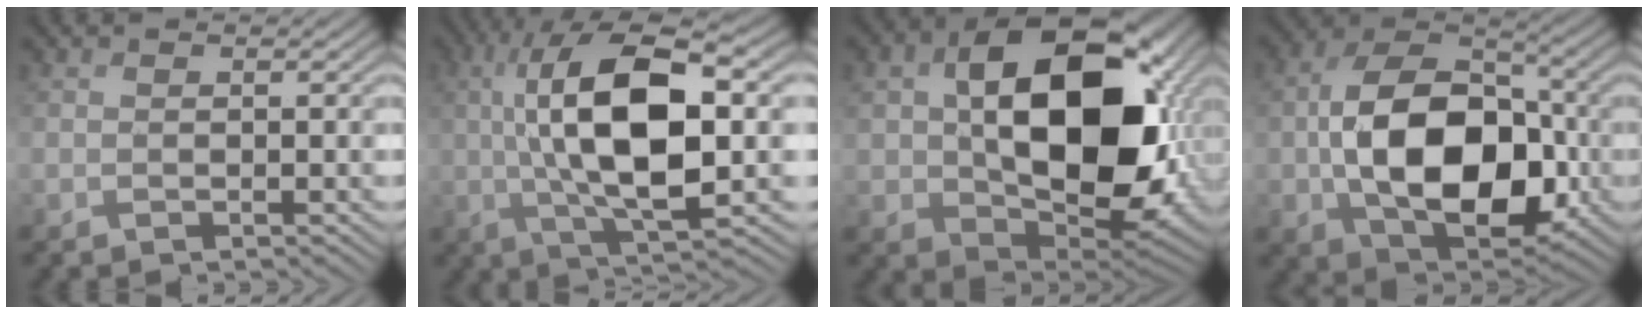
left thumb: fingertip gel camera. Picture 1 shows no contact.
{"total": 14.9, "force": [1.2, 5.9, 13.7], "torque": [-0.273, 0.007, 0.022]}
{"total": 19.0, "force": [2.0, 12.9, 13.8], "torque": [-0.239, -0.045, 0.068]}
{"total": 15.2, "force": [-2.1, 10.1, 11.2], "torque": [-0.205, -0.017, -0.032]}